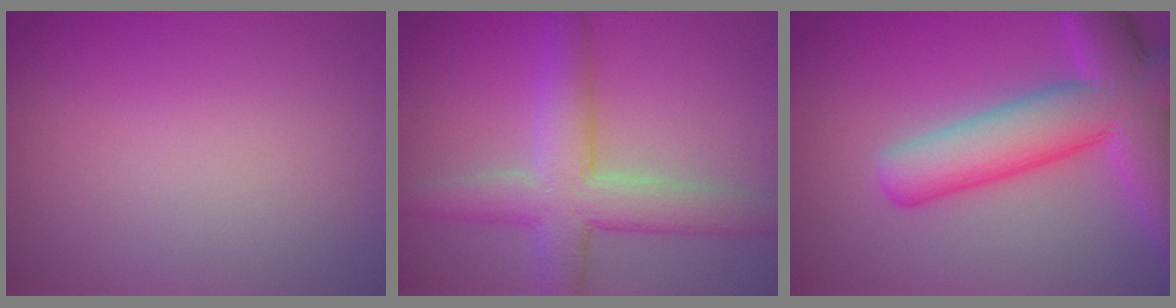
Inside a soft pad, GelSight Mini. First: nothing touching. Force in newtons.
{"total": 6.2, "press": 6.2, "slide": 0.2}
{"total": 10.3, "press": 10.3, "slide": 0.4}